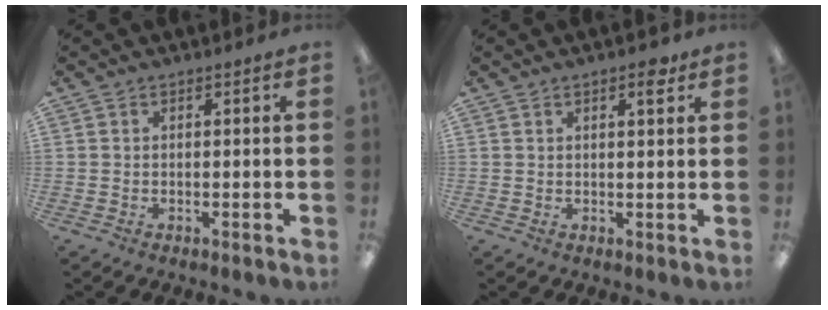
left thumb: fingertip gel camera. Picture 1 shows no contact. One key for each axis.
{"total": 3.2, "fx": 2.1, "fy": 1.0, "fz": 2.2, "tx": -0.024, "ty": -0.007, "tz": 0.030}